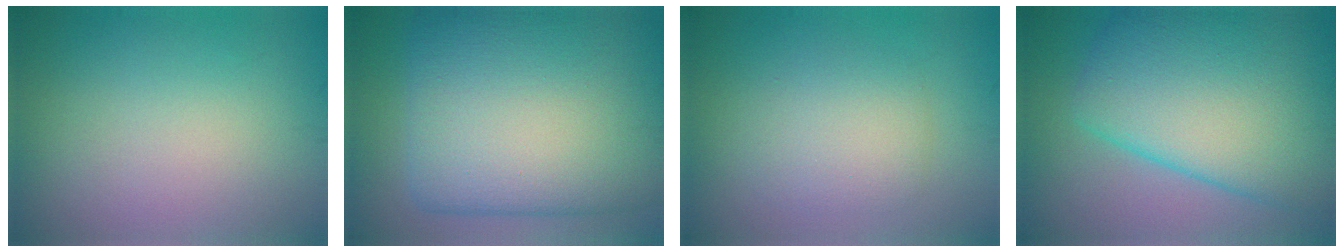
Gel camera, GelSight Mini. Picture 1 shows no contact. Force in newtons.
{"total": 20.1, "press": 20.1, "slide": 0.5}
{"total": 2.9, "press": 2.9, "slide": 0.2}
{"total": 13.5, "press": 13.5, "slide": 0.4}